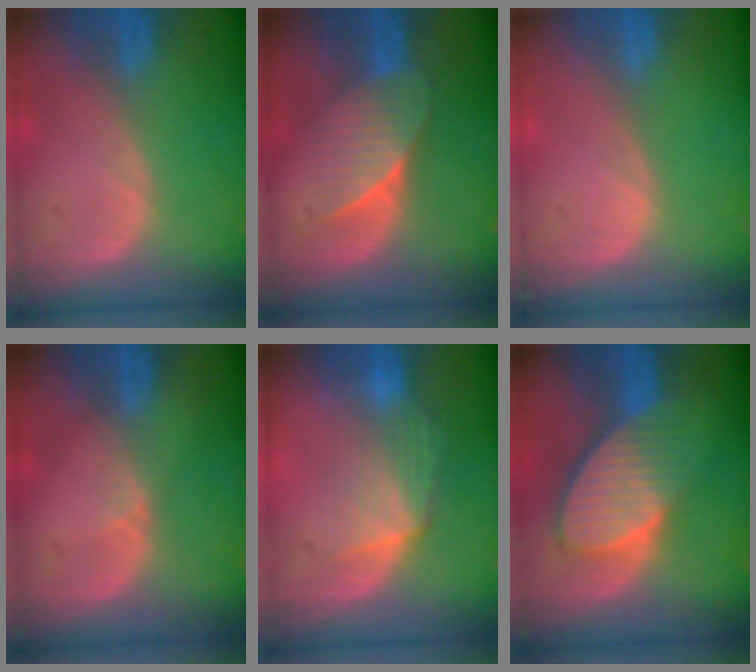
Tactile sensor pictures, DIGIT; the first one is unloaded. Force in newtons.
{"total": 6.7, "press": 6.3, "slide": 2.2}
{"total": 0.0}
{"total": 1.8, "press": 1.2, "slide": 1.3}
{"total": 7.0, "press": 6.5, "slide": 2.6}
{"total": 8.9, "press": 8.0, "slide": 3.9}